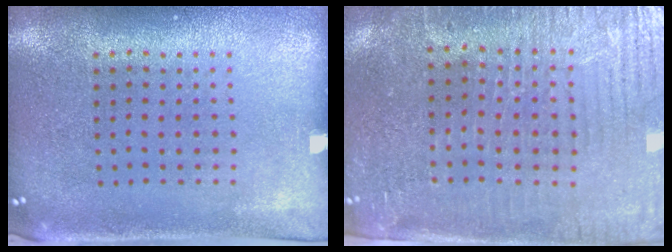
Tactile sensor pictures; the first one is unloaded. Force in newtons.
{"total": 3.7, "press": 3.4, "slide": 1.5}